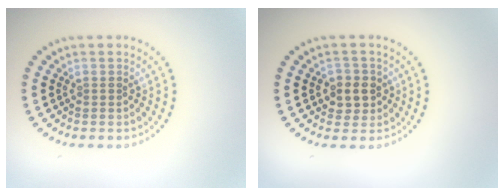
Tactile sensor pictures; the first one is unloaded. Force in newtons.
{"total": 2.5, "press": 2.3, "slide": 0.9}